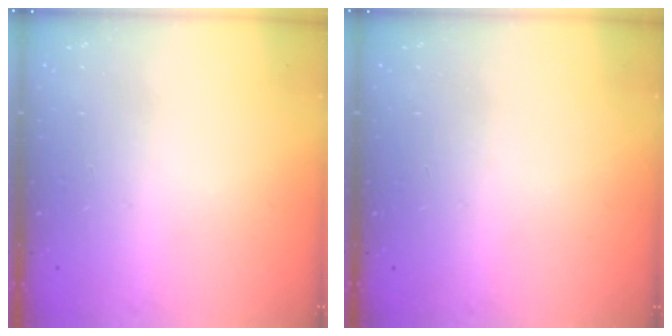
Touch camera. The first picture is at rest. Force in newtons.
{"total": 0.0}